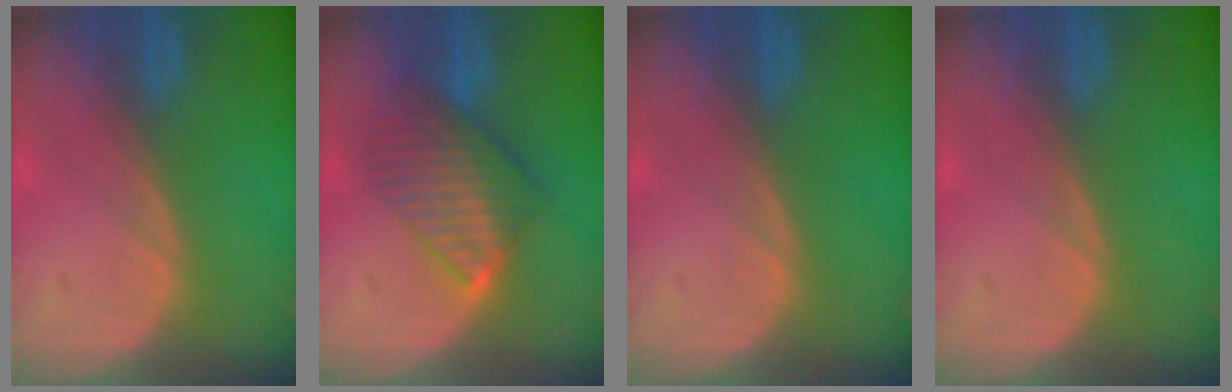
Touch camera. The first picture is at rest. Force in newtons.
{"total": 7.1, "press": 7.0, "slide": 1.5}
{"total": 0.0}
{"total": 0.0}